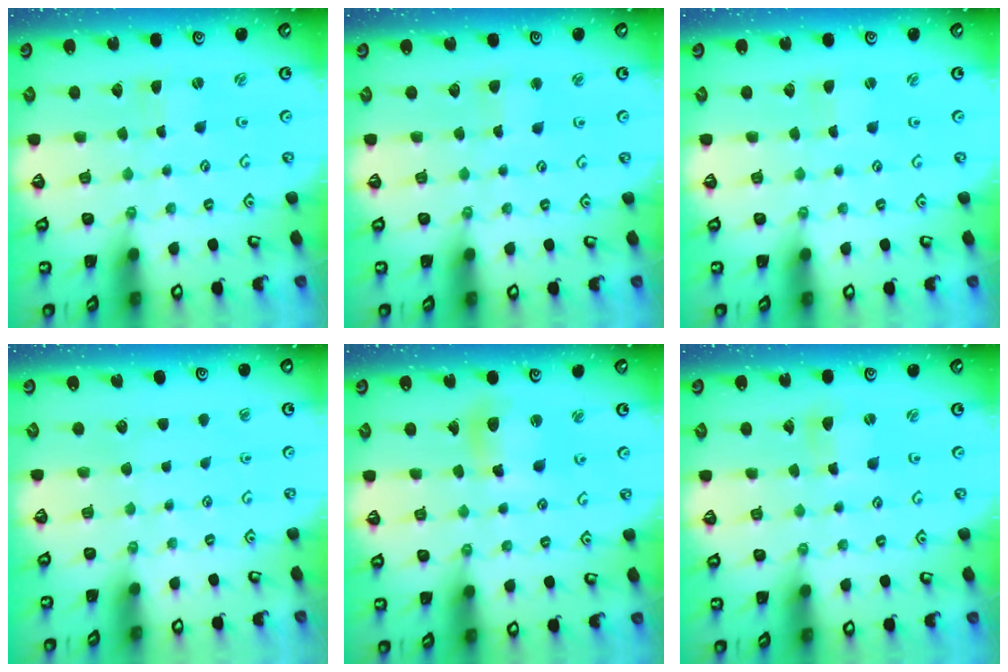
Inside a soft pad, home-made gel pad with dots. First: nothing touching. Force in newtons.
{"total": 2.5, "press": 2.5, "slide": 0.5}
{"total": 0.0}
{"total": 0.0}
{"total": 10.6, "press": 10.5, "slide": 1.5}
{"total": 3.0, "press": 3.0, "slide": 0.4}